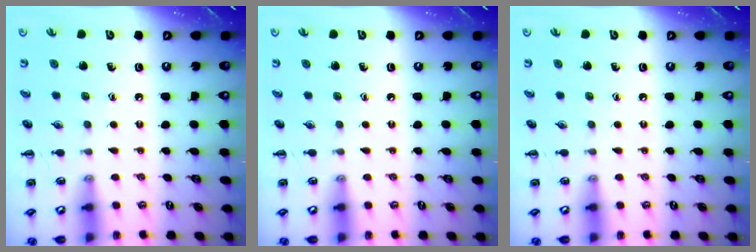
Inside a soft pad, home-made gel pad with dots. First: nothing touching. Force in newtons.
{"total": 0.0}
{"total": 0.0}